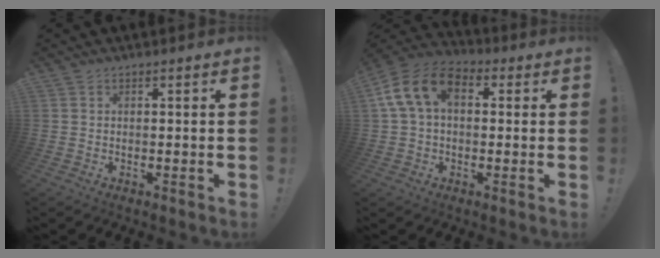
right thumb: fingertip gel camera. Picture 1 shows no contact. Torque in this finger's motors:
{"motor_torque": [0.76, 0.82, 0.85, -0.20, 0.40]}